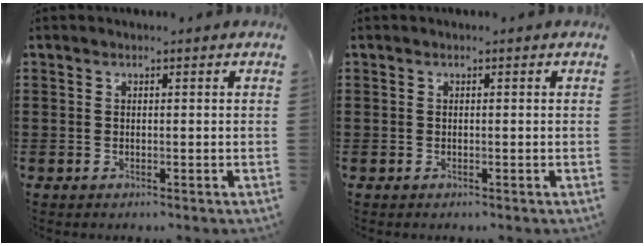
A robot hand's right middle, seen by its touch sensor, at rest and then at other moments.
{"total": 0.0}